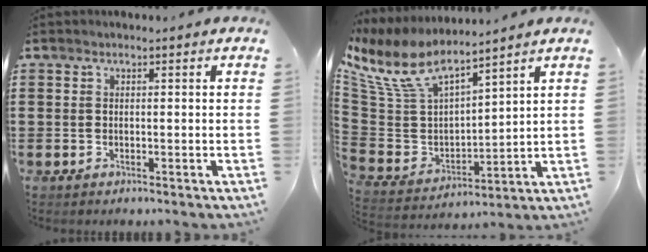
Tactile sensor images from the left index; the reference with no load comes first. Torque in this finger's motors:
{"motor_torque": [-0.02, -0.36, 0.26, 0.06]}